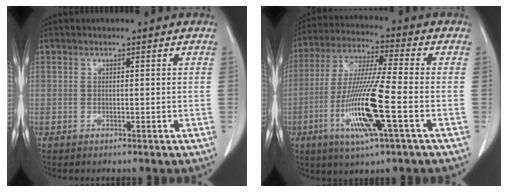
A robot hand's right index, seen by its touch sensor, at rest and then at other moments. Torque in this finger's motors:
{"motor_torque": [2.02, -0.12, 0.46, 0.14]}